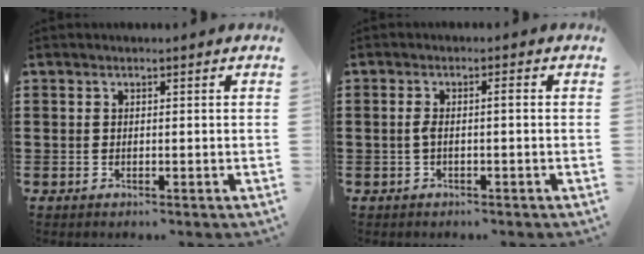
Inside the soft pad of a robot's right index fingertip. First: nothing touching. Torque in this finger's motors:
{"motor_torque": [0.50, -0.40, 0.07, 0.08]}